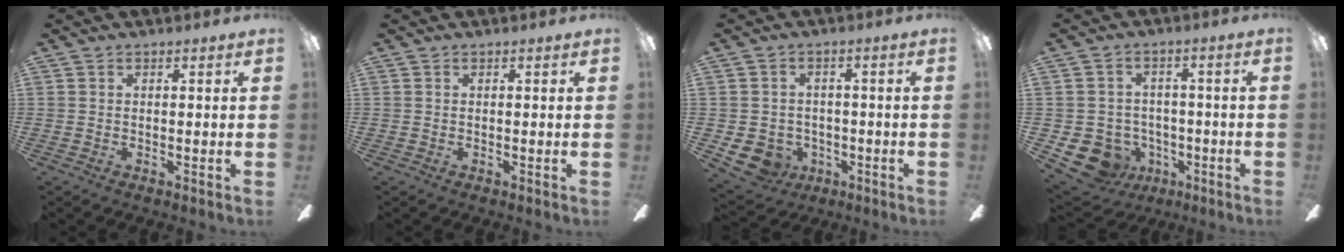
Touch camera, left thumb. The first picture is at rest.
{"total": 0.0}
{"total": 6.1, "force": [-2.6, 5.2, 1.8], "torque": [-0.070, 0.009, -0.048]}
{"total": 9.3, "force": [-4.7, 7.4, 3.2], "torque": [-0.096, 0.030, -0.079]}